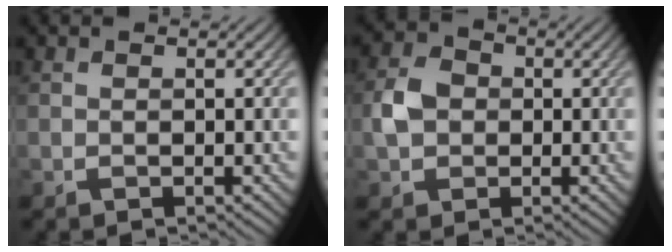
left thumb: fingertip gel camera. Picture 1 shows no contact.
{"total": 4.1, "force": [-0.2, 3.5, 2.1], "torque": [-0.051, 0.005, -0.010]}